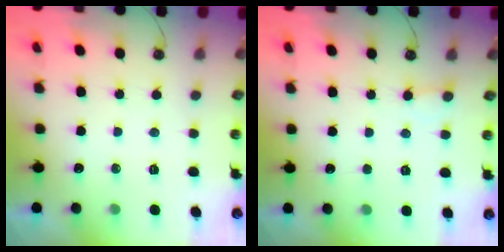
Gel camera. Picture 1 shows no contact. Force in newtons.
{"total": 2.3, "press": 2.3, "slide": 0.2}